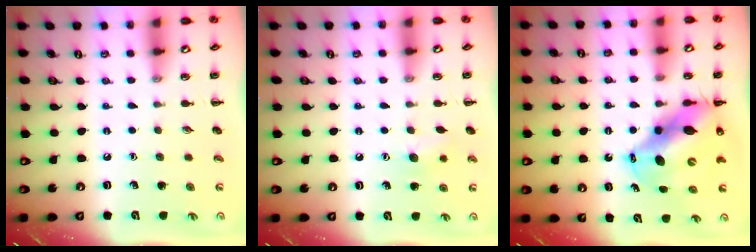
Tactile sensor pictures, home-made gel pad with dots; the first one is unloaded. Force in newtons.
{"total": 7.0, "press": 6.8, "slide": 1.7}
{"total": 14.2, "press": 13.7, "slide": 3.8}